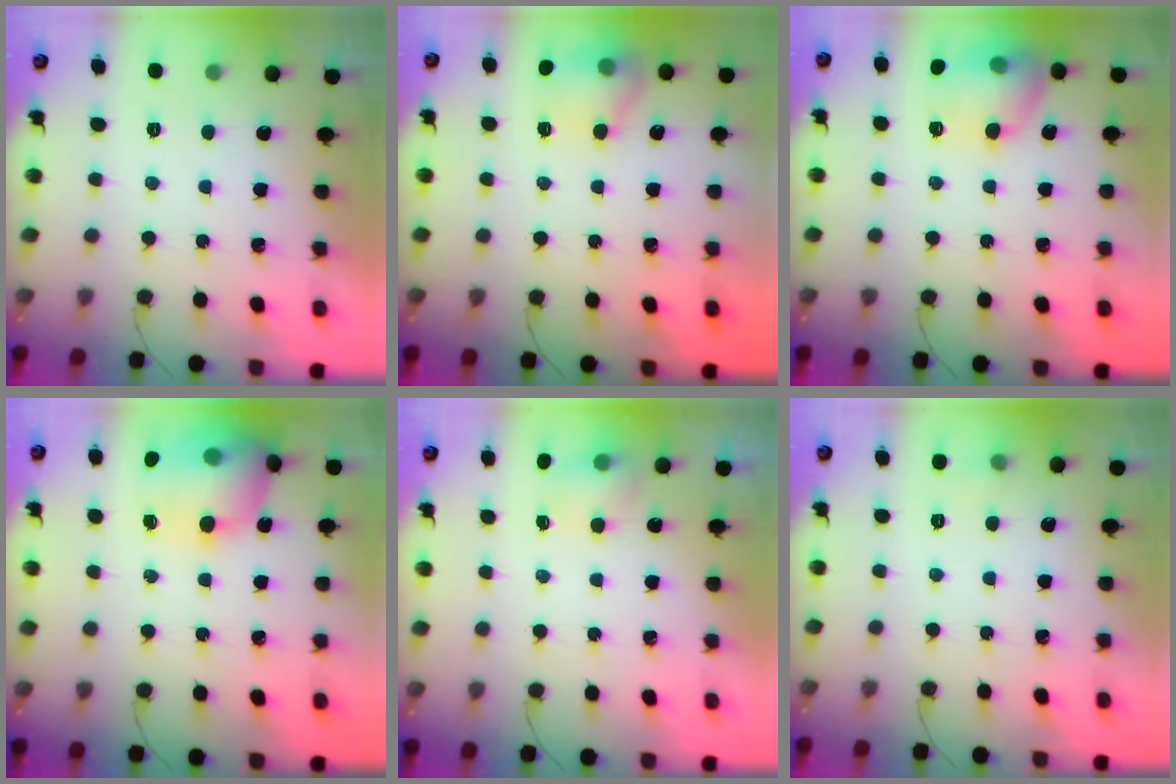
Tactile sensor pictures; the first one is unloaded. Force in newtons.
{"total": 12.8, "press": 12.8, "slide": 1.0}
{"total": 14.3, "press": 14.2, "slide": 1.5}
{"total": 18.3, "press": 18.0, "slide": 3.4}
{"total": 6.5, "press": 4.5, "slide": 4.7}
{"total": 3.7, "press": 3.4, "slide": 1.4}